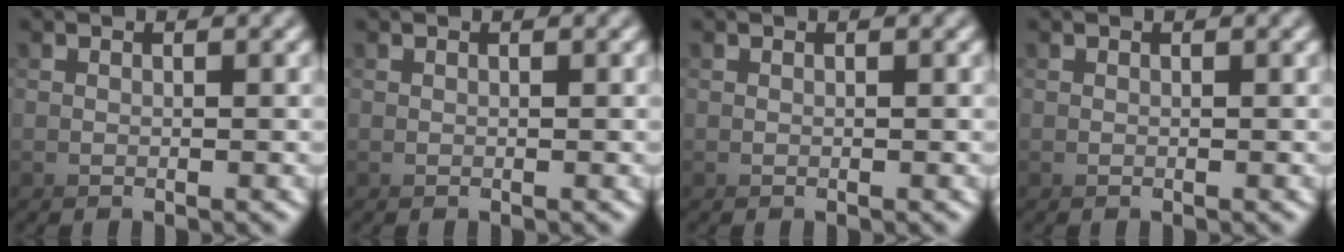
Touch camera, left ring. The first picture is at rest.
{"total": 0.0}
{"total": 0.0}
{"total": 0.0}